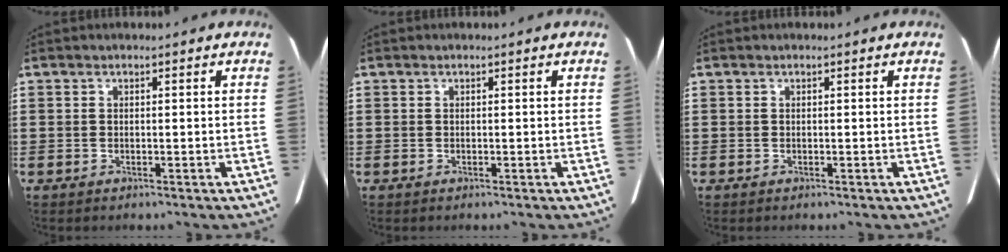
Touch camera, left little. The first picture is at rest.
{"total": 0.0}
{"total": 0.0}